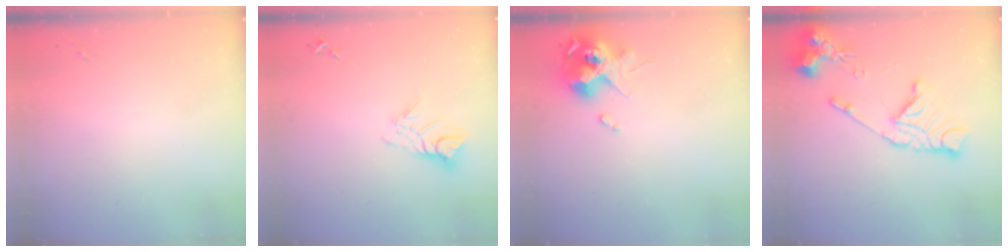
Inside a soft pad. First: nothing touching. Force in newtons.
{"total": 8.8, "press": 8.7, "slide": 0.7}
{"total": 13.2, "press": 13.1, "slide": 1.8}
{"total": 16.4, "press": 16.3, "slide": 1.9}